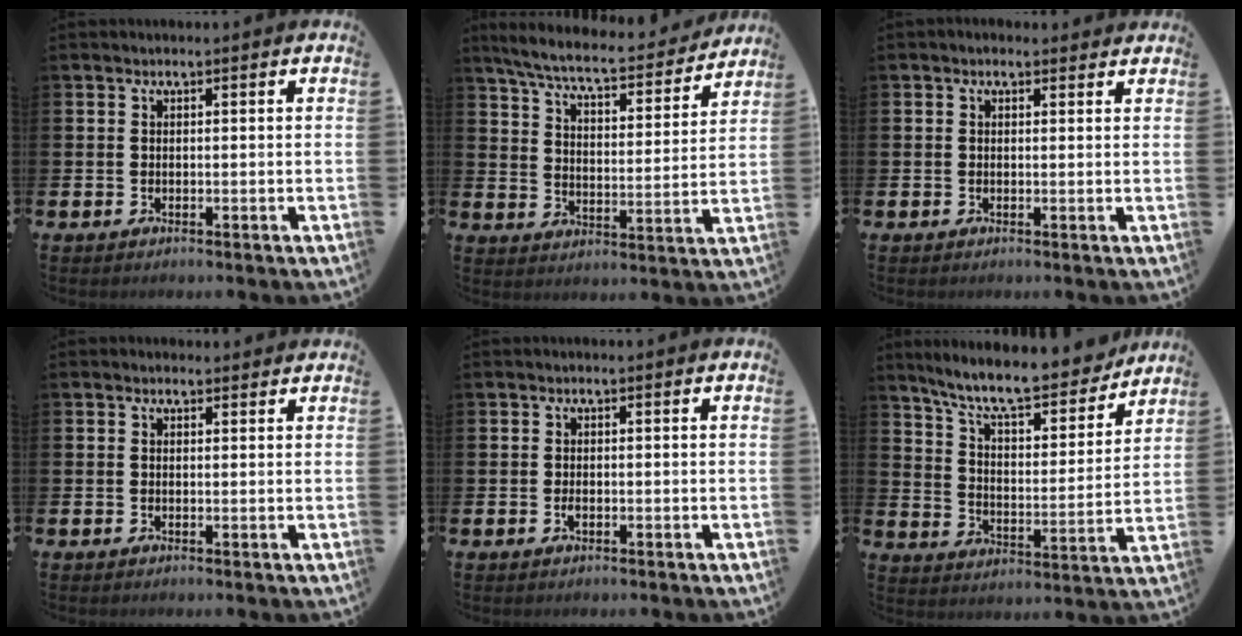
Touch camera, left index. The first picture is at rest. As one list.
[{"total": 7.2, "force": [6.5, 0.8, 2.9], "torque": [-0.087, -0.044, 0.109]}, {"total": 0.7, "force": [0.4, 0.5, 0.3], "torque": [-0.006, 0.006, 0.007]}, {"total": 0.7, "force": [0.6, 0.4, 0.2], "torque": [0.005, 0.003, 0.008]}, {"total": 1.0, "force": [-0.4, 0.4, 0.8], "torque": [-0.015, 0.000, -0.008]}, {"total": 10.2, "force": [9.2, 2.0, 4.1], "torque": [-0.105, -0.061, 0.155]}]